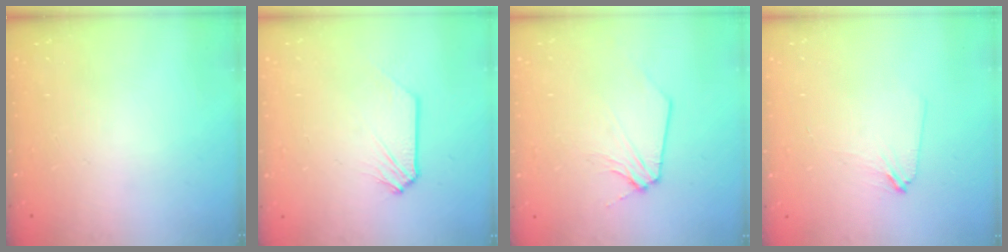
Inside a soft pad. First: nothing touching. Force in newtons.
{"total": 0.0}
{"total": 2.8, "press": 2.7, "slide": 0.4}
{"total": 1.8, "press": 1.7, "slide": 0.4}